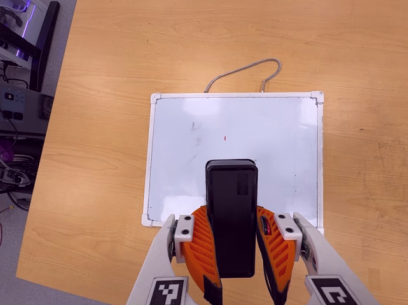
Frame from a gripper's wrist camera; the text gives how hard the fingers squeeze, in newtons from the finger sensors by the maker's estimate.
{"total": 9.6, "left": 8.0, "right": 11.3}